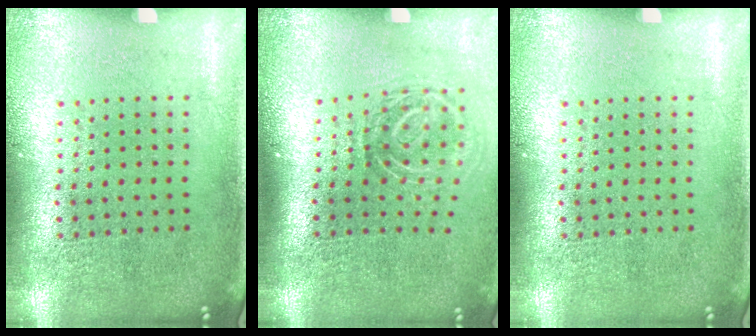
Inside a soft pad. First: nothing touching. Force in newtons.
{"total": 2.0, "press": 1.3, "slide": 1.5}
{"total": 0.0}